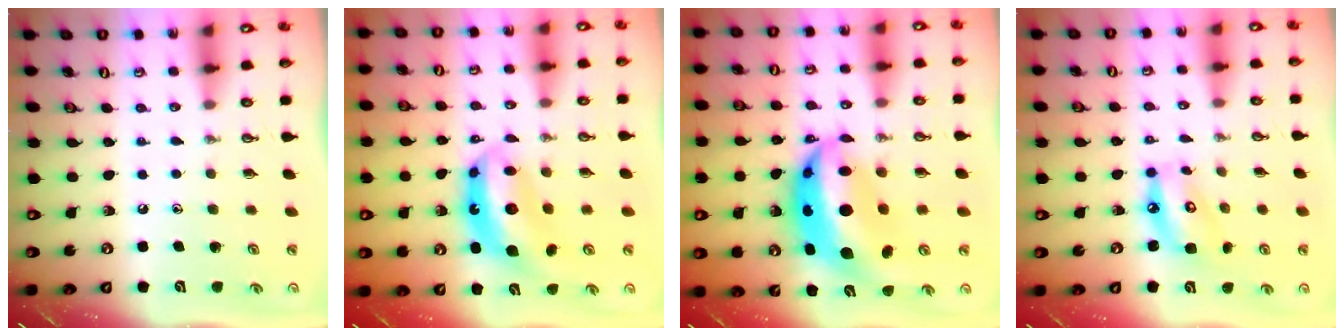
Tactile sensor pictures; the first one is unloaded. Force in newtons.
{"total": 11.2, "press": 11.1, "slide": 0.9}
{"total": 17.0, "press": 16.9, "slide": 1.6}
{"total": 9.6, "press": 9.5, "slide": 0.8}